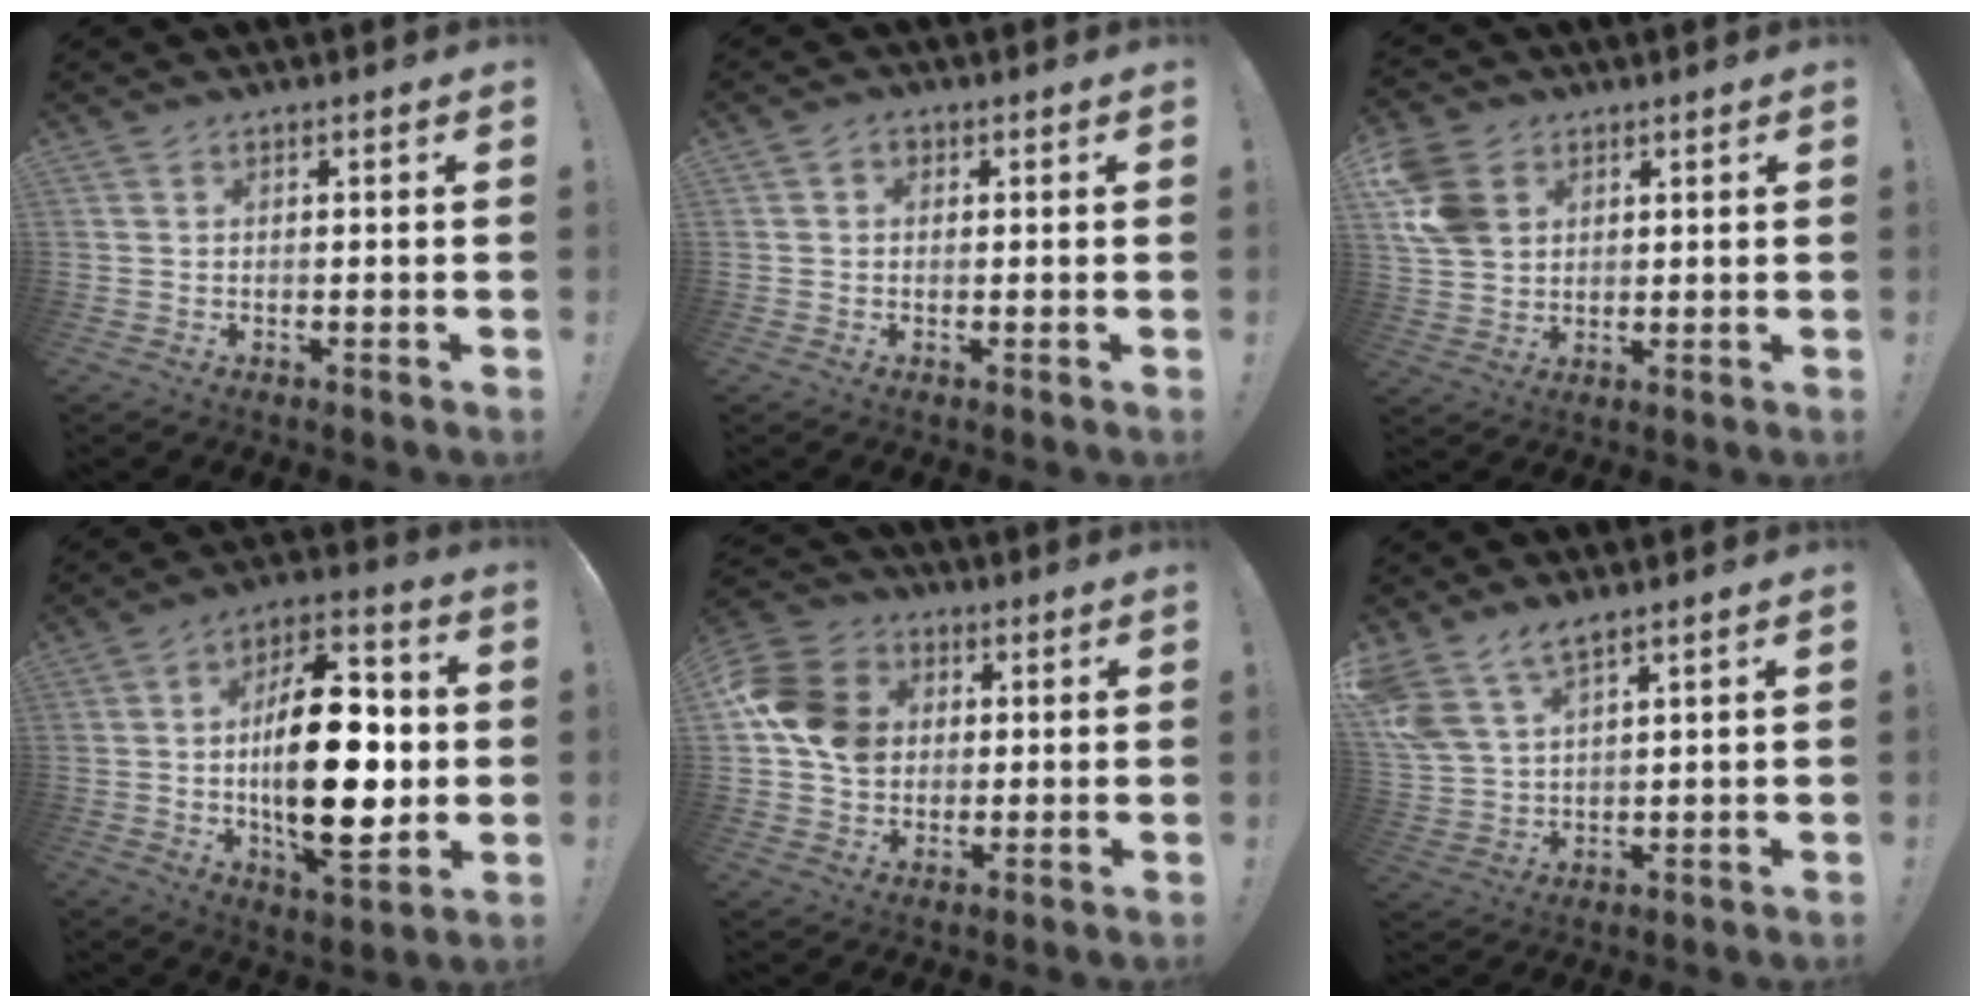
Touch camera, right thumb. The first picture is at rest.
{"total": 1.9, "force": [0.1, 1.7, 0.9], "torque": [-0.008, 0.002, 0.000]}
{"total": 11.3, "force": [4.2, 8.7, 6.0], "torque": [-0.120, -0.008, 0.087]}
{"total": 25.8, "force": [-1.0, 11.8, 22.9], "torque": [-0.372, 0.000, -0.013]}
{"total": 14.4, "force": [2.0, 11.8, 8.0], "torque": [-0.126, 0.000, 0.041]}
{"total": 8.6, "force": [6.4, 3.8, 4.2], "torque": [-0.088, -0.025, 0.131]}